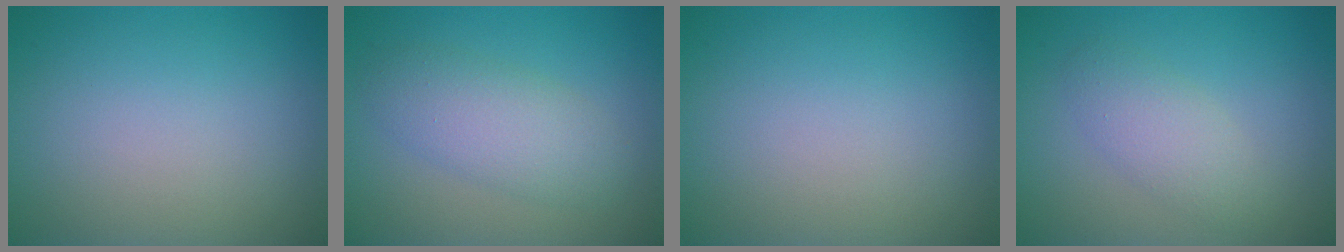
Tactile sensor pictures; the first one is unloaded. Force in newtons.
{"total": 4.0, "press": 4.0, "slide": 0.1}
{"total": 0.0}
{"total": 2.7, "press": 2.7, "slide": 0.2}